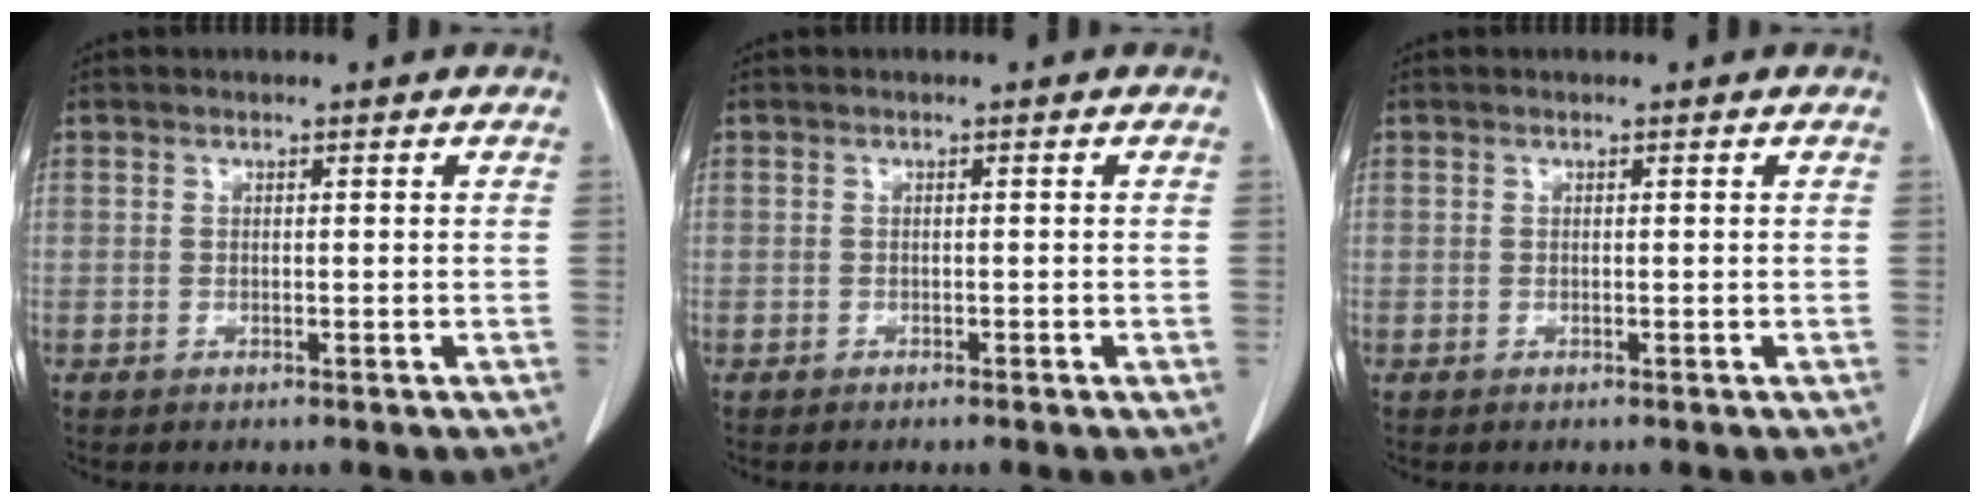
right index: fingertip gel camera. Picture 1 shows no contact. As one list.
[{"total": 0.5, "force": [-0.4, 0.1, 0.3], "torque": [-0.008, 0.001, -0.005]}, {"total": 0.0}]